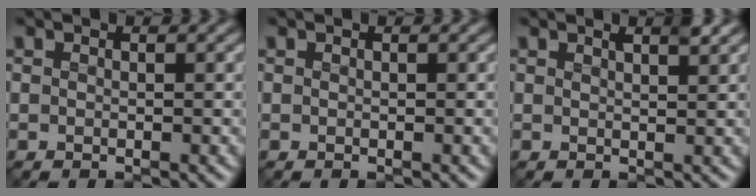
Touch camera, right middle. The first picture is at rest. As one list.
[{"total": 0.0}, {"total": 1.5, "force": [1.0, 0.3, 1.1], "torque": [-0.010, 0.001, 0.010]}]